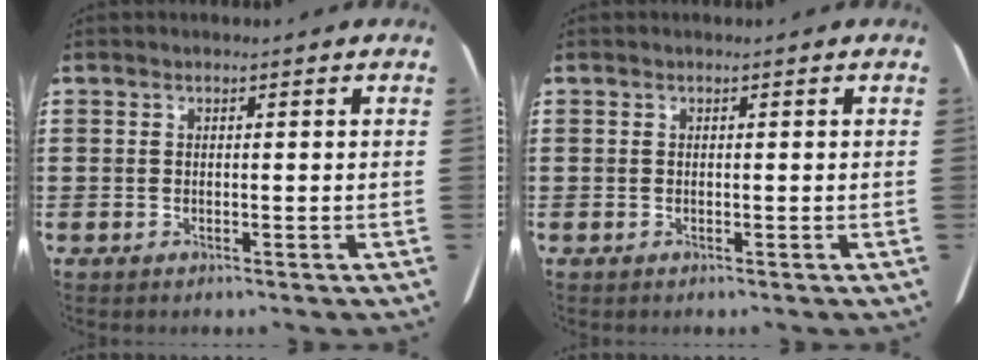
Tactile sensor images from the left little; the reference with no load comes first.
{"total": 0.0}